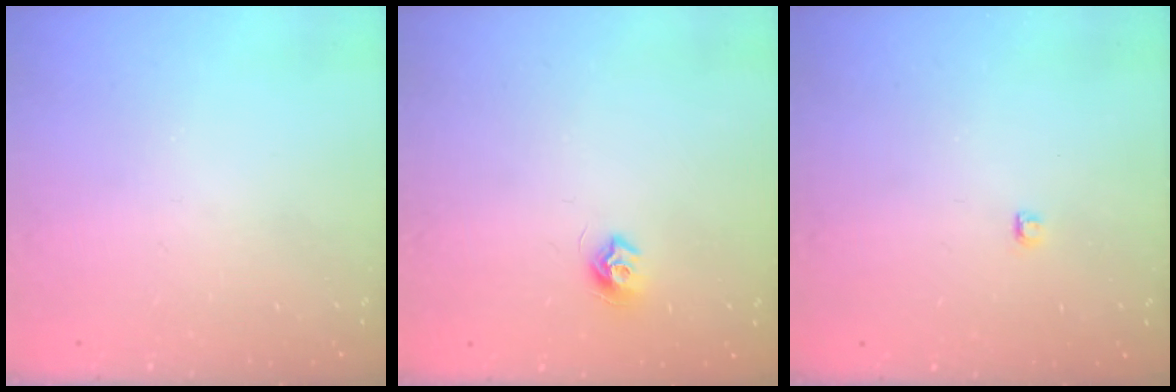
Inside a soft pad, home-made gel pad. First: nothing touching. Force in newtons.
{"total": 7.6, "press": 7.5, "slide": 0.5}
{"total": 2.8, "press": 2.7, "slide": 0.3}